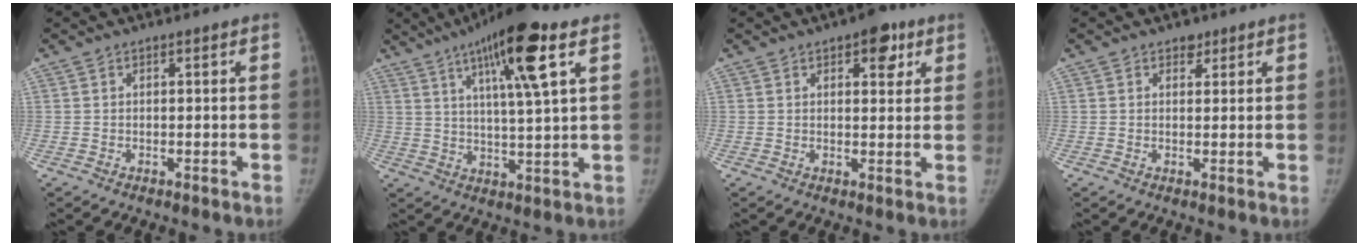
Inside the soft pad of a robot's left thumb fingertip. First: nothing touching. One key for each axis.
{"total": 15.2, "fx": 7.3, "fy": 2.0, "fz": 13.2, "tx": -0.217, "ty": -0.016, "tz": 0.117}
{"total": 5.9, "fx": 3.0, "fy": 3.0, "fz": 4.1, "tx": -0.025, "ty": -0.009, "tz": 0.033}
{"total": 1.7, "fx": 1.2, "fy": 1.2, "fz": 0.4, "tx": 0.008, "ty": -0.006, "tz": 0.014}